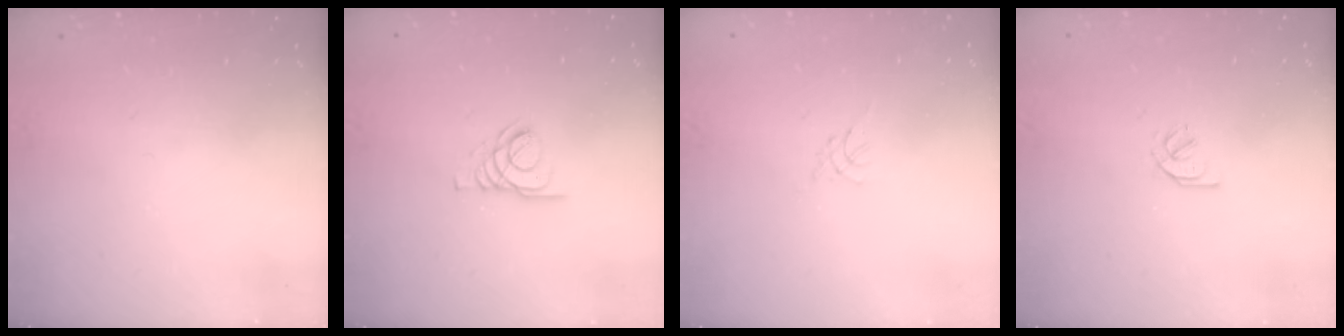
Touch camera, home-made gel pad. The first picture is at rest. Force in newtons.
{"total": 2.8, "press": 2.8, "slide": 0.3}
{"total": 0.0}
{"total": 1.8, "press": 1.8, "slide": 0.4}